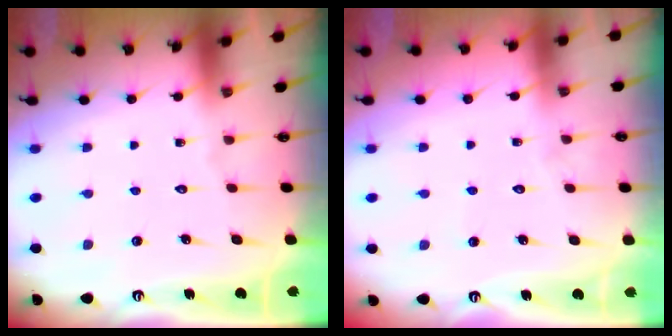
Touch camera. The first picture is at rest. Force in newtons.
{"total": 3.0, "press": 3.0, "slide": 0.3}